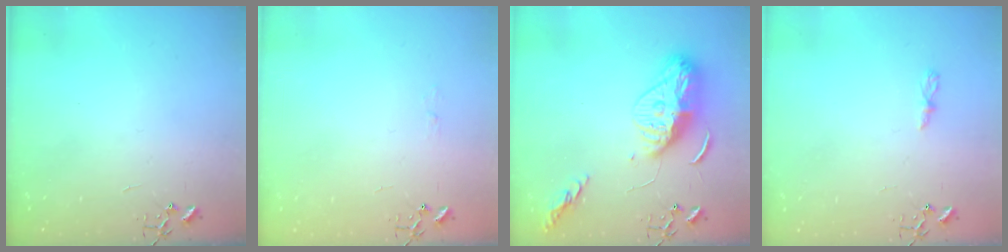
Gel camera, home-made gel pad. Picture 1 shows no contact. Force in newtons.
{"total": 3.6, "press": 3.6, "slide": 0.4}
{"total": 15.2, "press": 15.2, "slide": 1.3}
{"total": 4.4, "press": 4.4, "slide": 0.6}